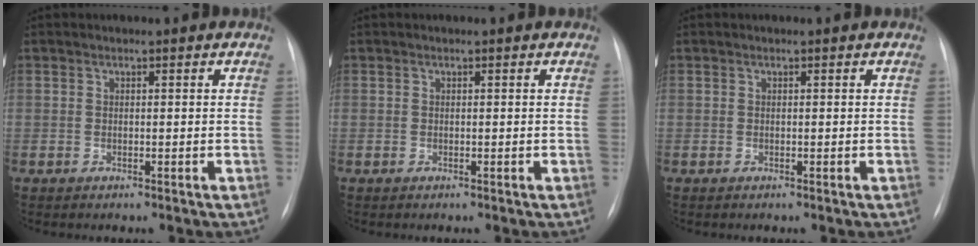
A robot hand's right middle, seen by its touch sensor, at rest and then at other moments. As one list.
[{"total": 0.0}, {"total": 0.0}]